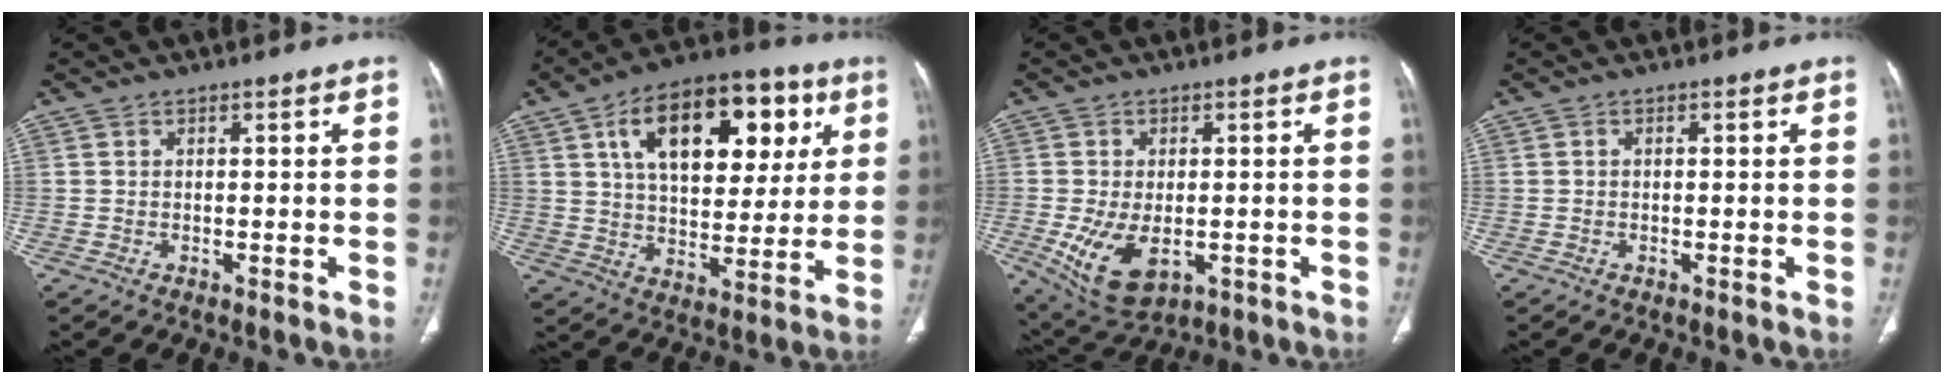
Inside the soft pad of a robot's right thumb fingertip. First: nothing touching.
{"total": 22.5, "force": [8.3, 12.5, 16.8], "torque": [-0.220, -0.004, 0.129]}
{"total": 10.2, "force": [-2.5, 5.9, 7.9], "torque": [-0.145, -0.009, -0.026]}
{"total": 0.0}